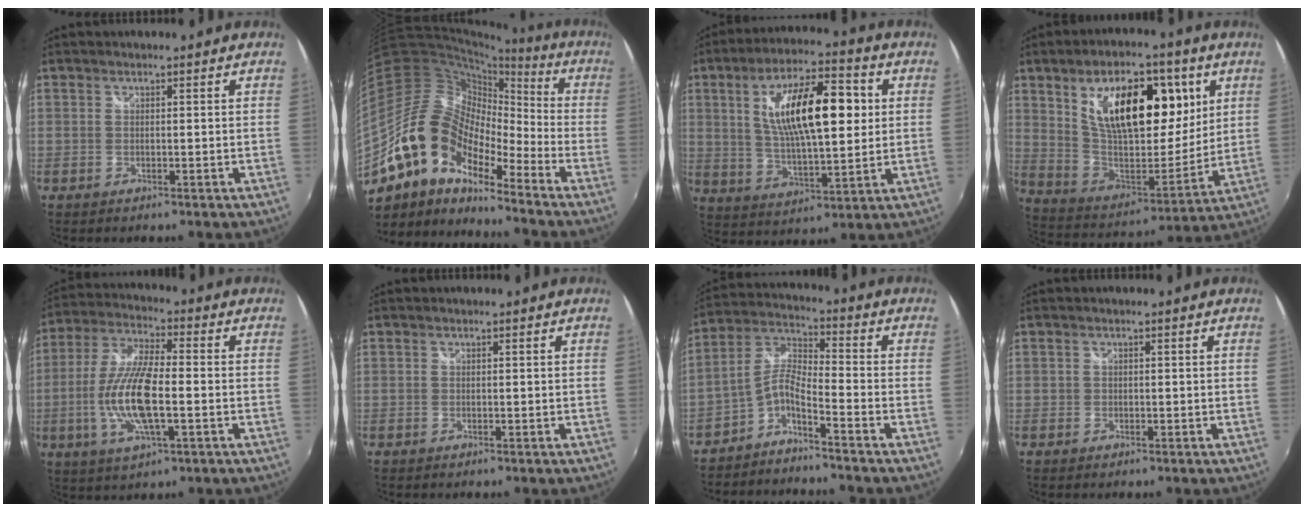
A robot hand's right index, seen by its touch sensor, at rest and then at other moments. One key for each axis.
{"total": 17.0, "fx": -11.2, "fy": 8.2, "fz": 9.8, "tx": -0.163, "ty": -0.006, "tz": -0.228}
{"total": 17.3, "fx": 3.7, "fy": 5.9, "fz": 15.8, "tx": -0.271, "ty": 0.017, "tz": 0.066}
{"total": 23.0, "fx": 8.9, "fy": 11.3, "fz": 17.9, "tx": -0.301, "ty": 0.008, "tz": 0.162}
{"total": 13.6, "fx": -2.7, "fy": 4.0, "fz": 12.7, "tx": -0.262, "ty": -0.005, "tz": -0.054}
{"total": 0.0}
{"total": 5.3, "fx": -3.5, "fy": 0.6, "fz": 3.9, "tx": -0.098, "ty": 0.016, "tz": -0.074}
{"total": 0.7, "fx": -0.4, "fy": 0.6, "fz": 0.1, "tx": -0.001, "ty": -0.003, "tz": -0.006}